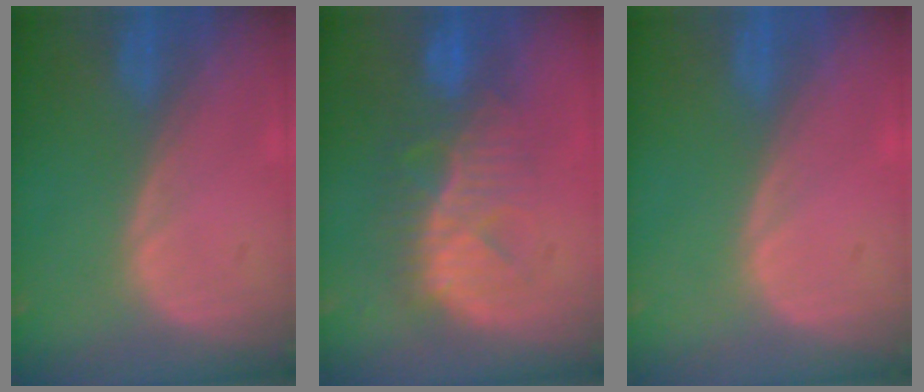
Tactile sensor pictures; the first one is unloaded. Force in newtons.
{"total": 9.6, "press": 9.0, "slide": 3.3}
{"total": 0.0}